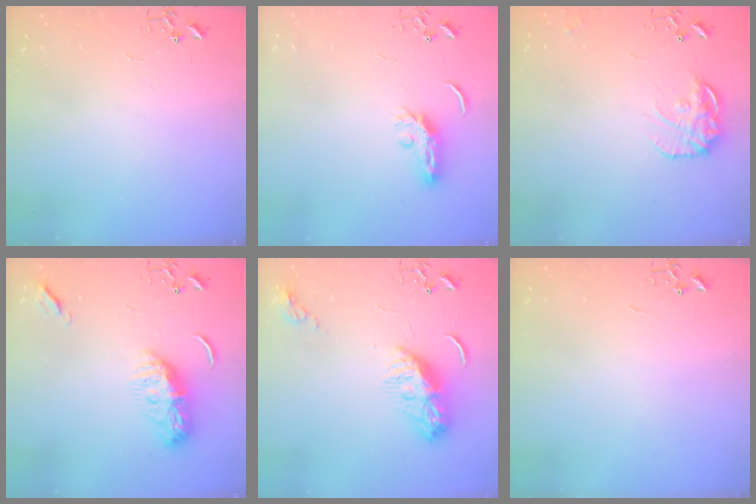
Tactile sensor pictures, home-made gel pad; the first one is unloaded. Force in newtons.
{"total": 5.6, "press": 5.6, "slide": 0.5}
{"total": 13.7, "press": 13.7, "slide": 0.9}
{"total": 10.4, "press": 10.3, "slide": 0.7}
{"total": 10.9, "press": 10.9, "slide": 0.4}
{"total": 0.0}